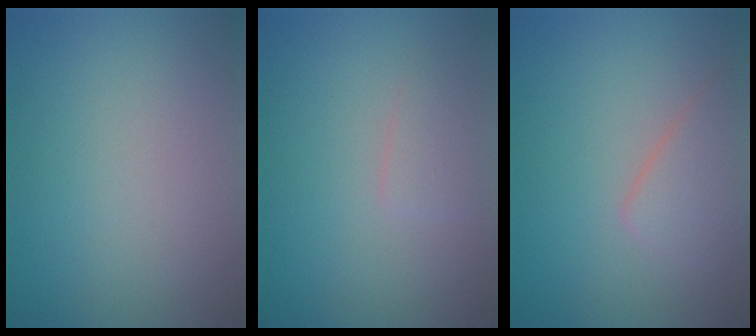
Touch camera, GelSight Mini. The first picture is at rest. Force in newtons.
{"total": 1.2, "press": 1.2, "slide": 0.1}
{"total": 2.9, "press": 2.9, "slide": 0.2}